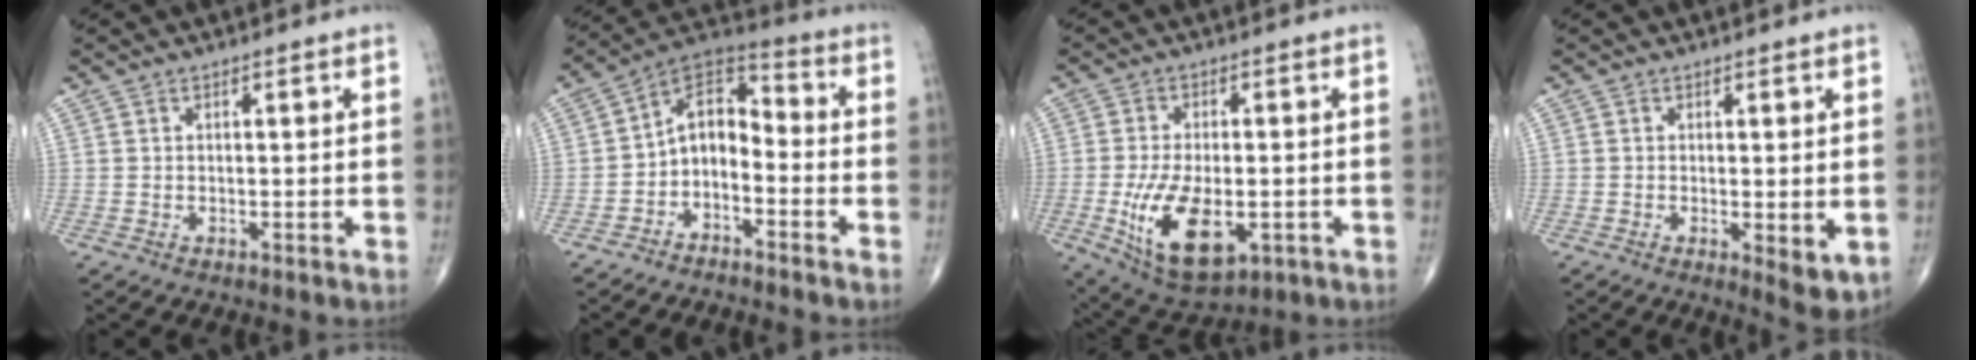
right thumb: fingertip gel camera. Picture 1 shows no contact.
{"total": 9.4, "force": [-3.6, 5.9, 6.3], "torque": [-0.087, 0.070, -0.078]}
{"total": 14.2, "force": [-3.6, 7.3, 11.6], "torque": [-0.200, -0.008, -0.044]}
{"total": 4.9, "force": [-0.8, 1.8, 4.5], "torque": [-0.064, -0.016, -0.009]}